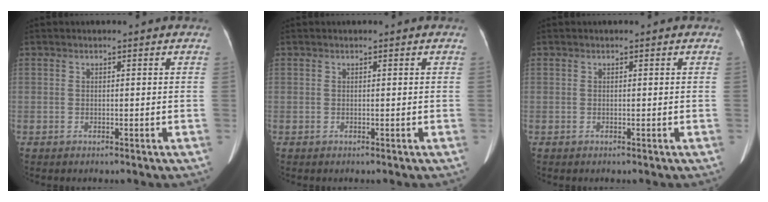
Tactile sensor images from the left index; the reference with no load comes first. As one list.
[{"total": 0.0}, {"total": 0.0}]